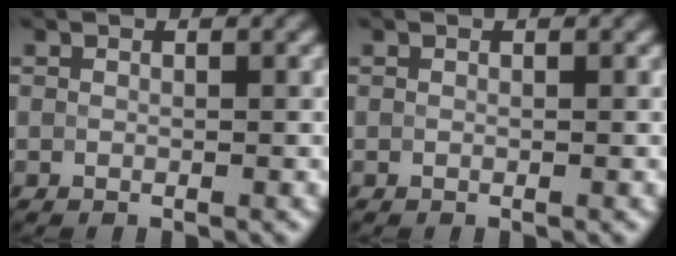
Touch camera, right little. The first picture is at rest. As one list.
[{"total": 0.0}]